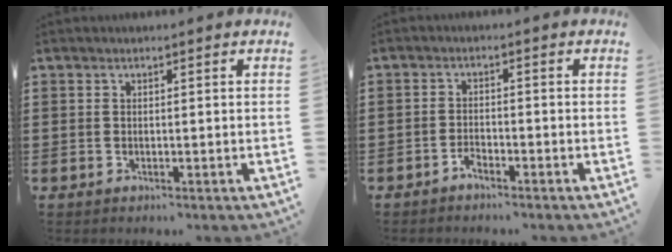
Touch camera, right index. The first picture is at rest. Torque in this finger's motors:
{"motor_torque": [-0.38, 1.56, 0.00, 0.01]}